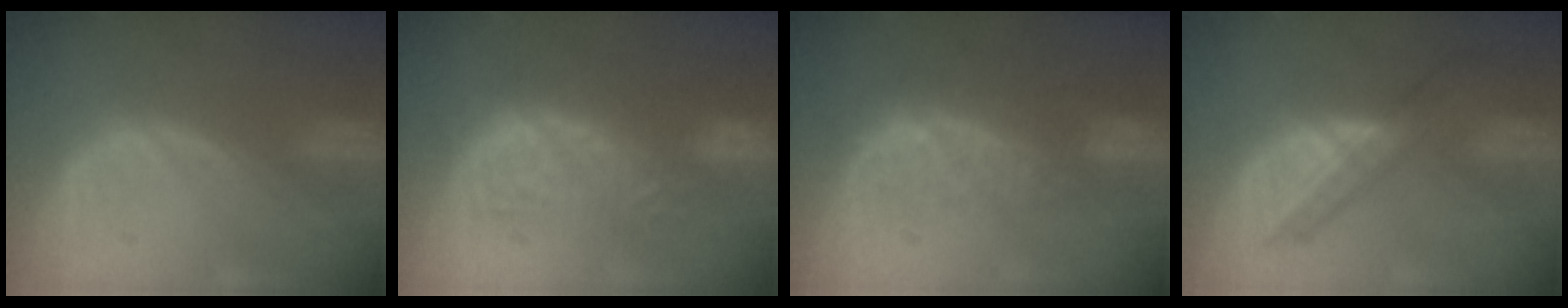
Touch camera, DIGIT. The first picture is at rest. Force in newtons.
{"total": 8.9, "press": 8.6, "slide": 2.2}
{"total": 8.3, "press": 7.3, "slide": 3.9}
{"total": 6.0, "press": 5.8, "slide": 1.3}